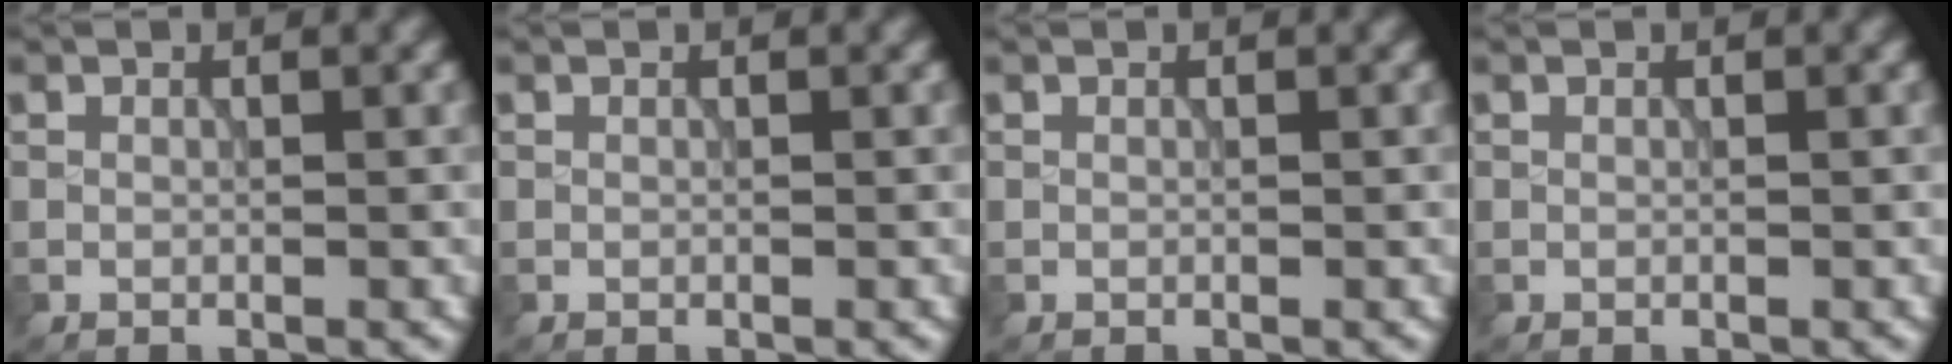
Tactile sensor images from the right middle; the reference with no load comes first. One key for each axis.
{"total": 0.0}
{"total": 0.0}
{"total": 0.0}